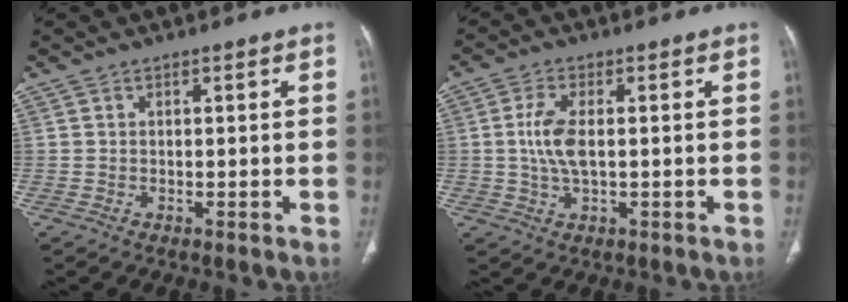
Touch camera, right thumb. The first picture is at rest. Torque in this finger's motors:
{"motor_torque": [1.27, 0.90, 0.89, -0.75, 0.27]}